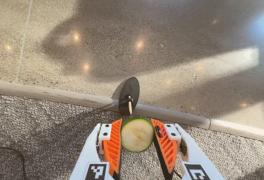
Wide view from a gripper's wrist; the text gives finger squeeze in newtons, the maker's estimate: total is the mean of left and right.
{"total": 10.3, "left": 10.5, "right": 10.2}